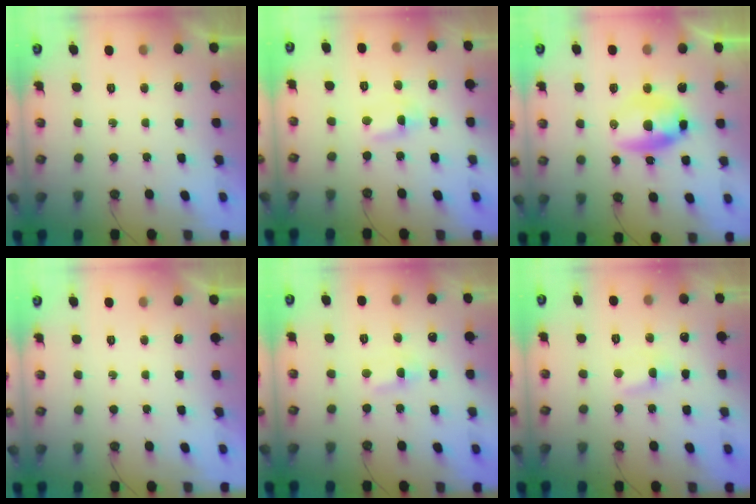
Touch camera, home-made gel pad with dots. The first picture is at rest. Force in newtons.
{"total": 1.4, "press": 1.4, "slide": 0.2}
{"total": 8.5, "press": 8.4, "slide": 0.7}
{"total": 0.0}
{"total": 2.1, "press": 2.1, "slide": 0.3}
{"total": 2.7, "press": 2.7, "slide": 0.2}